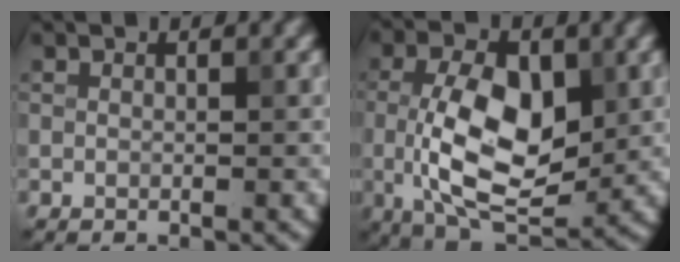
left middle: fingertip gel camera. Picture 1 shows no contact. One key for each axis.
{"total": 9.6, "fx": -0.1, "fy": 5.0, "fz": 8.2, "tx": -0.158, "ty": -0.003, "tz": -0.003}